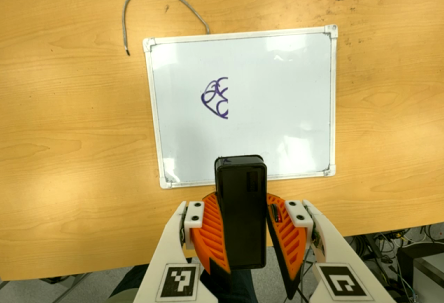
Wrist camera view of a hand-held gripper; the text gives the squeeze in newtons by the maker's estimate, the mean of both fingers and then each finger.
{"total": 10.4, "left": 10.1, "right": 10.8}